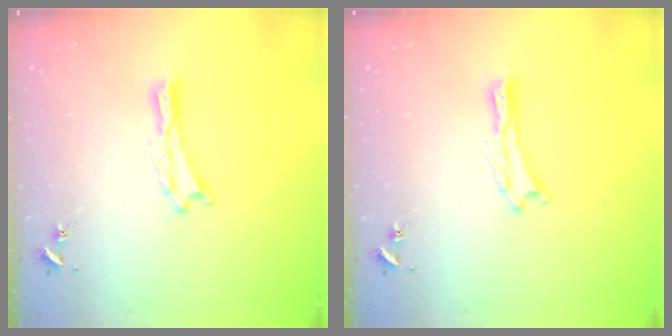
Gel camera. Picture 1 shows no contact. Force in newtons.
{"total": 0.0}